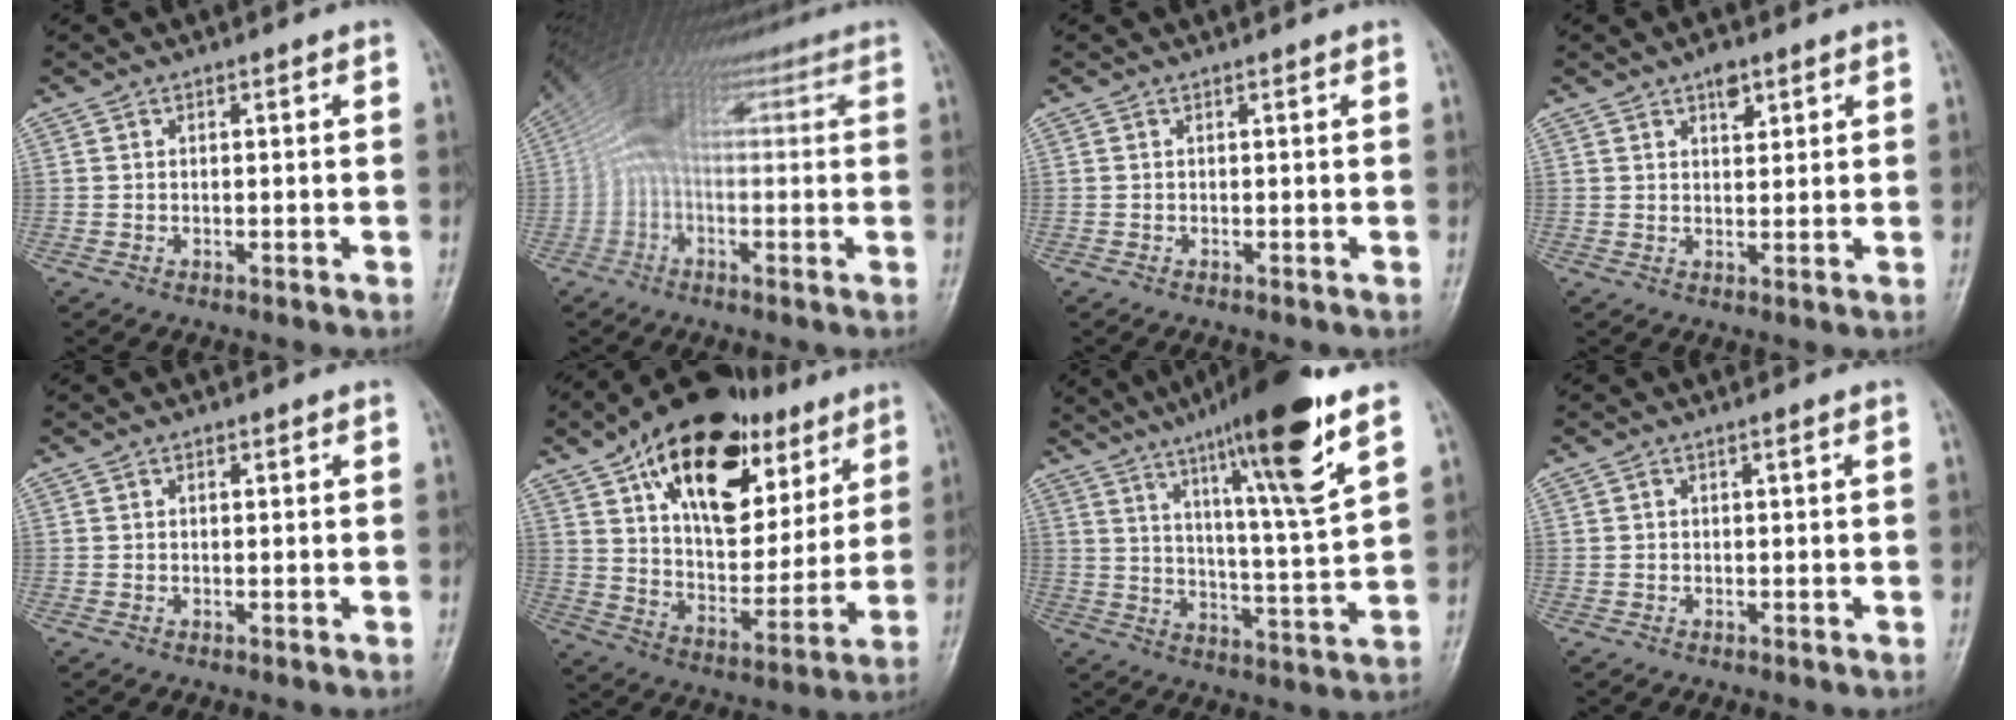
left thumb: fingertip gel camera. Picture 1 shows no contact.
{"total": 9.5, "force": [0.5, 5.8, 7.4], "torque": [-0.135, 0.031, -0.002]}
{"total": 0.0}
{"total": 3.9, "force": [2.2, 2.0, 2.4], "torque": [-0.022, -0.010, 0.033]}
{"total": 1.1, "force": [0.4, 0.7, 0.7], "torque": [-0.012, 0.001, 0.006]}
{"total": 26.9, "force": [13.6, 14.8, 17.9], "torque": [-0.240, -0.021, 0.223]}
{"total": 19.5, "force": [11.6, 1.5, 15.6], "torque": [-0.234, -0.053, 0.182]}
{"total": 0.8, "force": [0.2, 0.3, 0.7], "torque": [-0.018, 0.009, 0.008]}